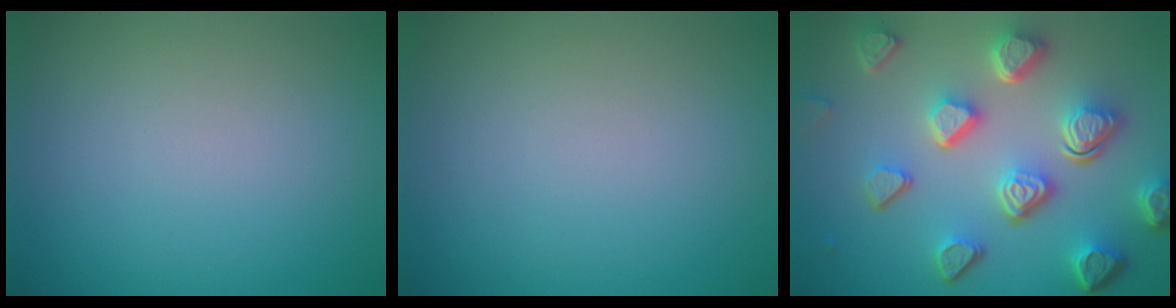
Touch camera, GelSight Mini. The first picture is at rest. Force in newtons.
{"total": 0.0}
{"total": 7.3, "press": 5.6, "slide": 4.7}